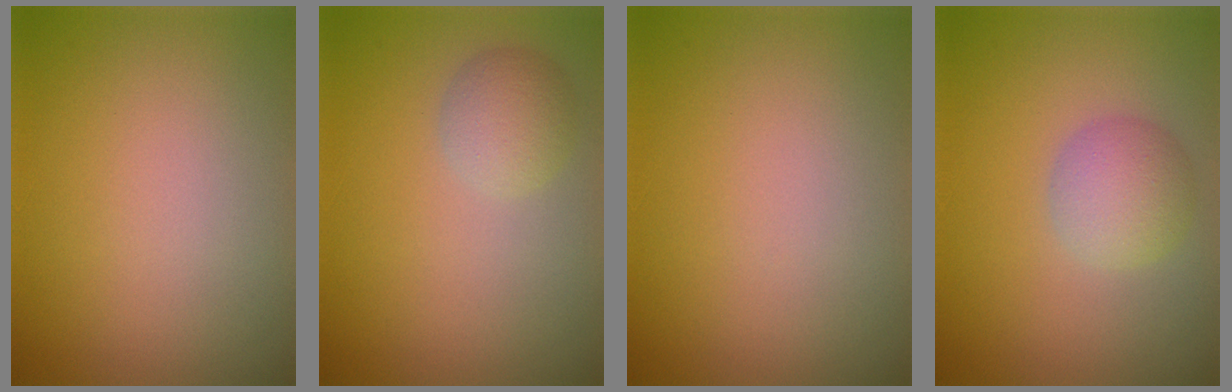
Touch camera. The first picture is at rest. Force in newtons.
{"total": 2.2, "press": 2.2, "slide": 0.1}
{"total": 0.0}
{"total": 3.1, "press": 3.1, "slide": 0.1}